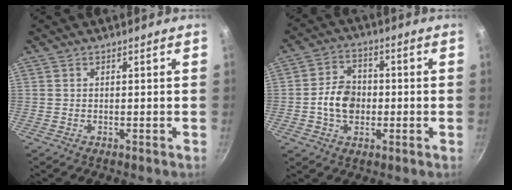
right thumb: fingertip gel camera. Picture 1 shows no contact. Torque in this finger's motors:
{"motor_torque": [0.63, 0.39, 0.70, -0.20, 0.04]}